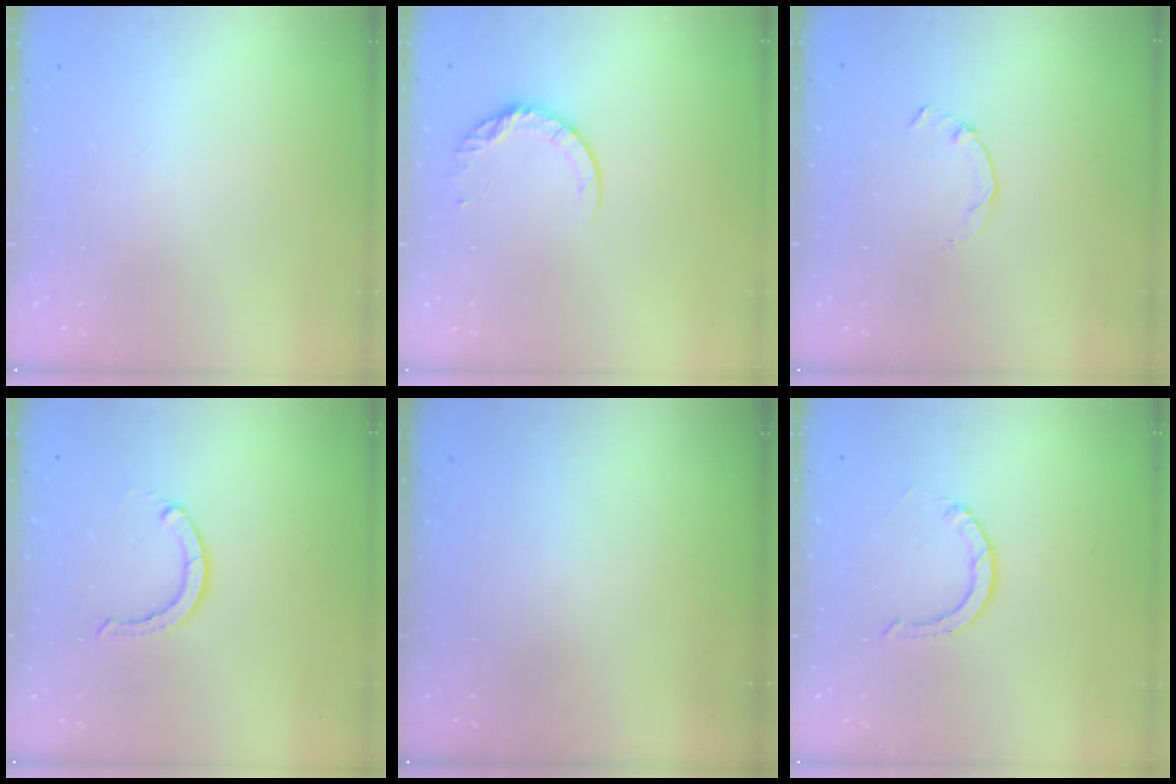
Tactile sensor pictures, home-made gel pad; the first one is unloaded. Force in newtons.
{"total": 7.9, "press": 7.8, "slide": 0.9}
{"total": 0.8, "press": 0.7, "slide": 0.2}
{"total": 3.4, "press": 3.4, "slide": 0.3}
{"total": 0.0}
{"total": 0.8, "press": 0.8, "slide": 0.1}